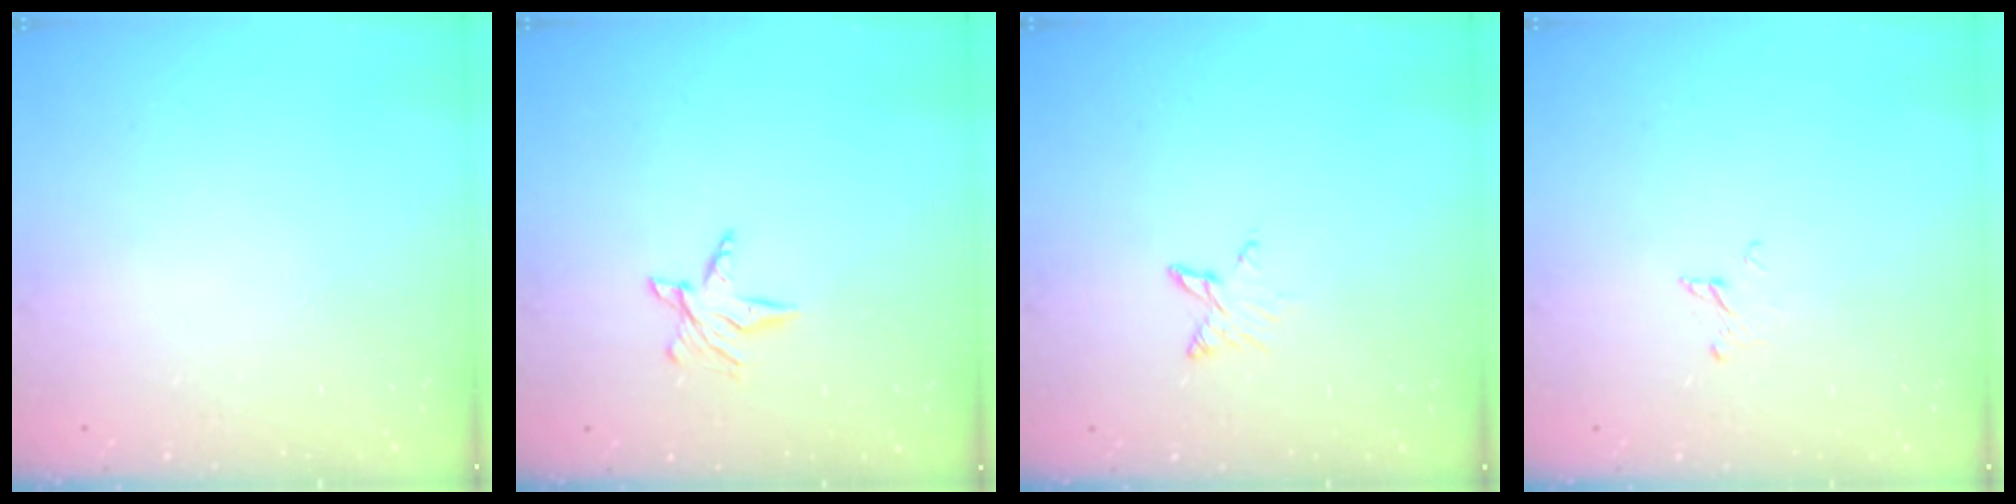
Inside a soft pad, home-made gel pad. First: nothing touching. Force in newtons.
{"total": 4.7, "press": 4.7, "slide": 0.5}
{"total": 4.1, "press": 4.1, "slide": 0.5}
{"total": 2.2, "press": 2.2, "slide": 0.1}